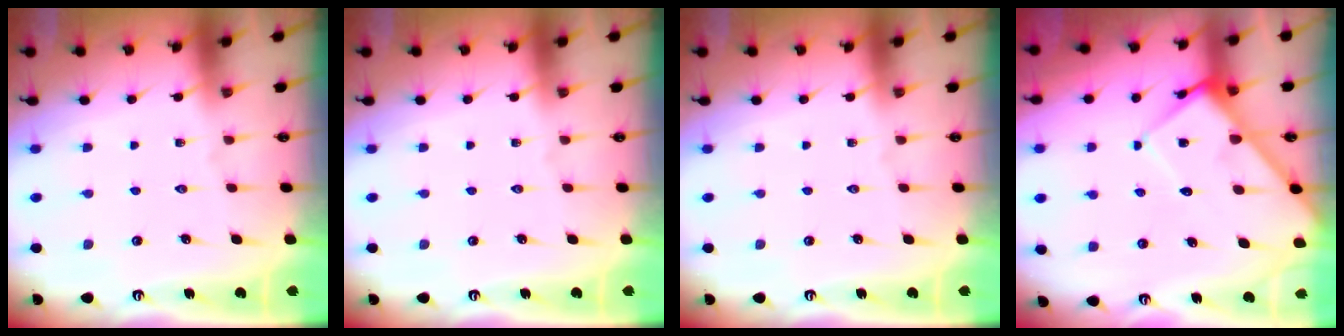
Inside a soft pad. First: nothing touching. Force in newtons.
{"total": 0.0}
{"total": 0.0}
{"total": 10.3, "press": 10.3, "slide": 0.7}